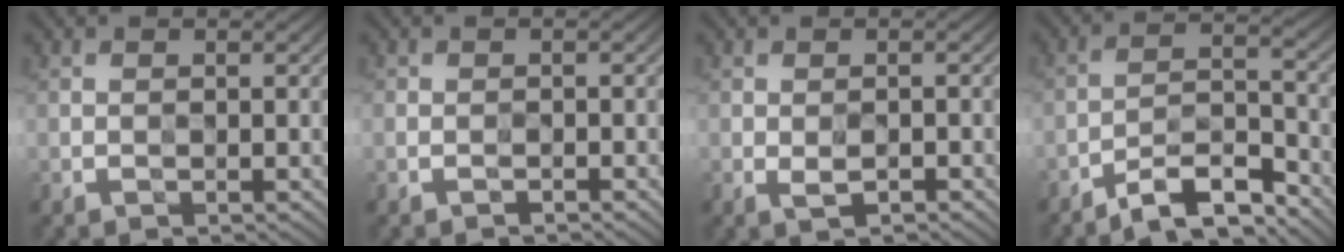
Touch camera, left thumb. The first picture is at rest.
{"total": 0.8, "force": [-0.7, 0.3, 0.2], "torque": [-0.002, 0.000, -0.014]}
{"total": 2.0, "force": [-0.8, 0.8, 1.7], "torque": [-0.033, -0.003, -0.013]}
{"total": 8.5, "force": [-7.0, 1.8, 4.4], "torque": [-0.073, 0.009, -0.132]}